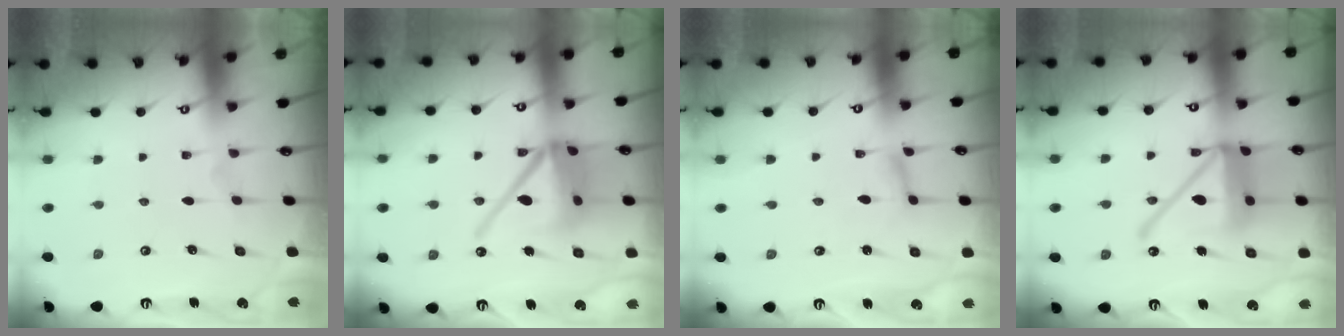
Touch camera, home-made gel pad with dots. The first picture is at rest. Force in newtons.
{"total": 16.2, "press": 16.0, "slide": 2.3}
{"total": 2.8, "press": 2.8, "slide": 0.2}
{"total": 18.2, "press": 18.1, "slide": 1.9}